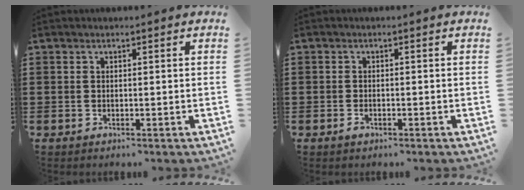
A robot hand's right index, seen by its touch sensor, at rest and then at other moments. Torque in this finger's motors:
{"motor_torque": [0.00, 2.14, 0.00, -0.01]}